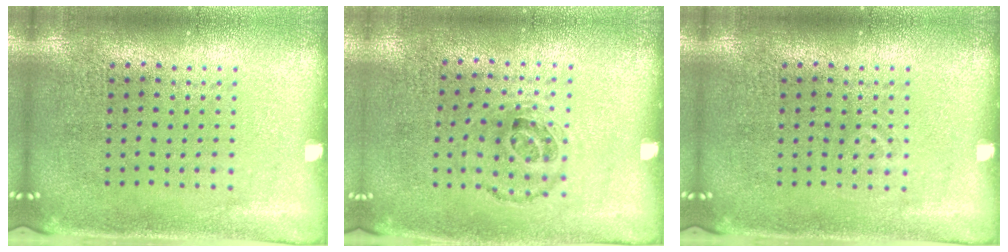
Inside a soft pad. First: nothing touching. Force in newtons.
{"total": 1.0, "press": 0.7, "slide": 0.7}
{"total": 0.6, "press": 0.5, "slide": 0.3}